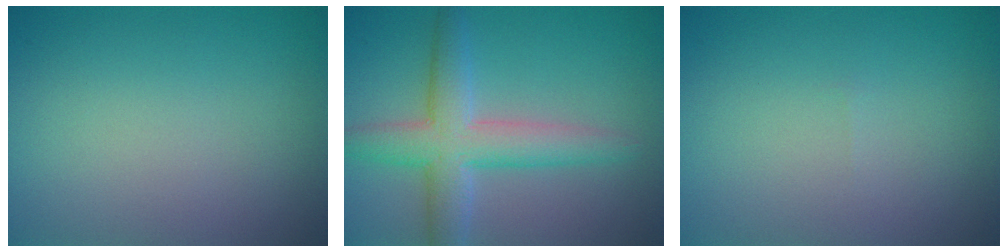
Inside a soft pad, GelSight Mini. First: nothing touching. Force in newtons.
{"total": 4.4, "press": 4.4, "slide": 0.3}
{"total": 0.0}